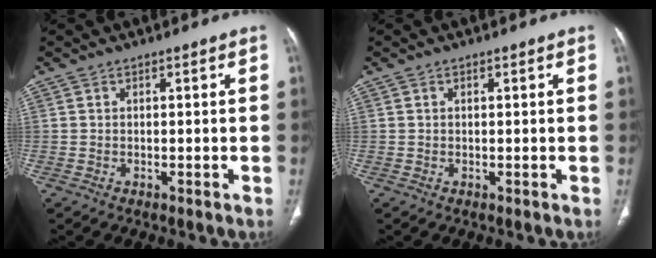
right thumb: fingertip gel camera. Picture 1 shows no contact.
{"total": 0.7, "force": [0.3, 0.3, 0.5], "torque": [-0.012, 0.005, 0.006]}